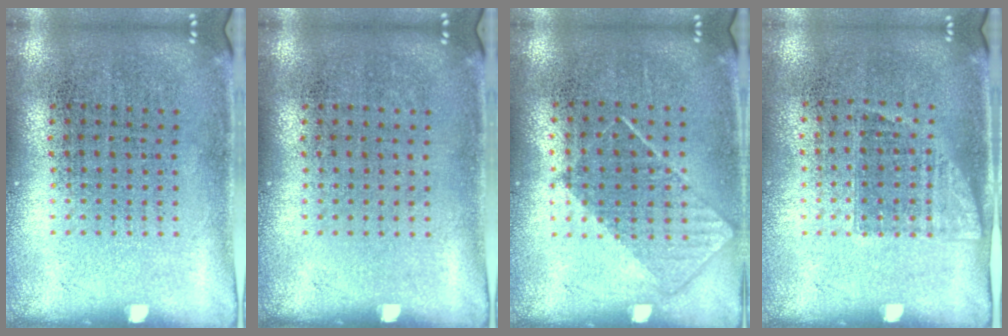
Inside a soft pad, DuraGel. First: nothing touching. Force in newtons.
{"total": 0.0}
{"total": 0.8, "press": 0.7, "slide": 0.5}
{"total": 1.0, "press": 0.8, "slide": 0.5}